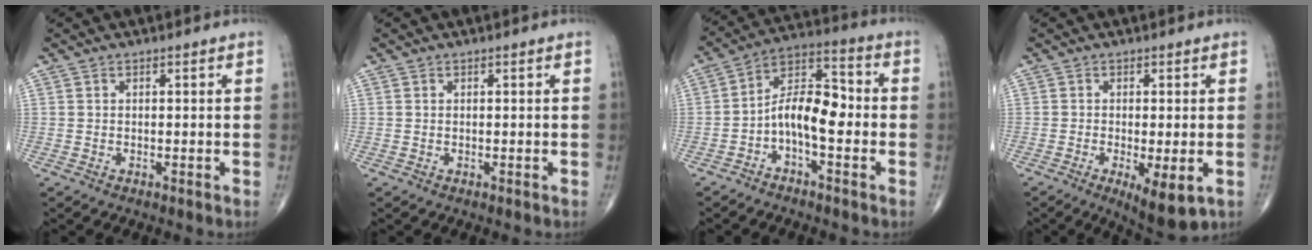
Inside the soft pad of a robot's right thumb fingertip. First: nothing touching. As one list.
[{"total": 0.0}, {"total": 10.7, "force": [-2.4, 5.1, 9.1], "torque": [-0.142, 0.048, -0.050]}, {"total": 7.2, "force": [-2.3, 2.2, 6.4], "torque": [-0.100, -0.020, -0.030]}]